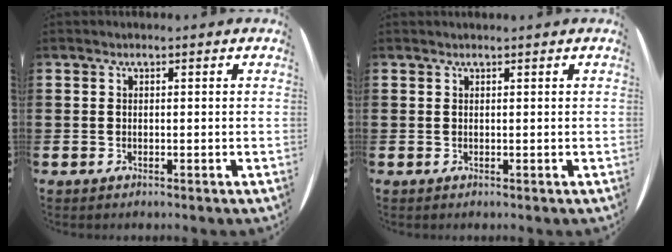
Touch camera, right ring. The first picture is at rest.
{"total": 0.0}